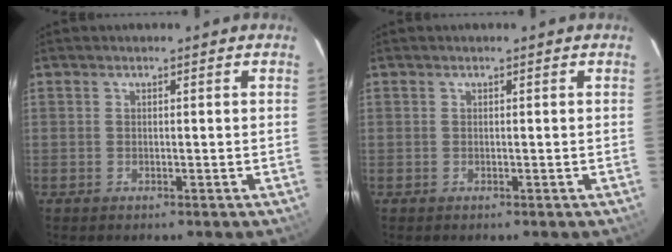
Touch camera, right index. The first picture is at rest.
{"total": 0.0}